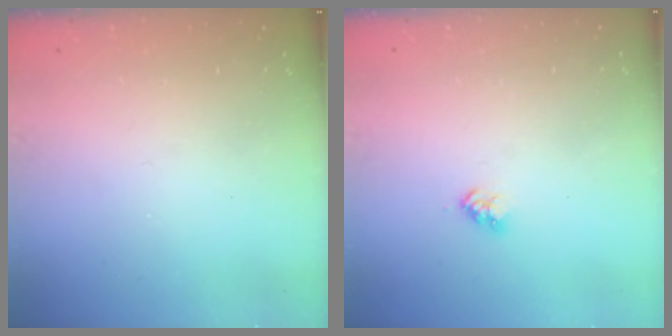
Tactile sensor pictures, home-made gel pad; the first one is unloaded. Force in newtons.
{"total": 2.8, "press": 2.8, "slide": 0.4}